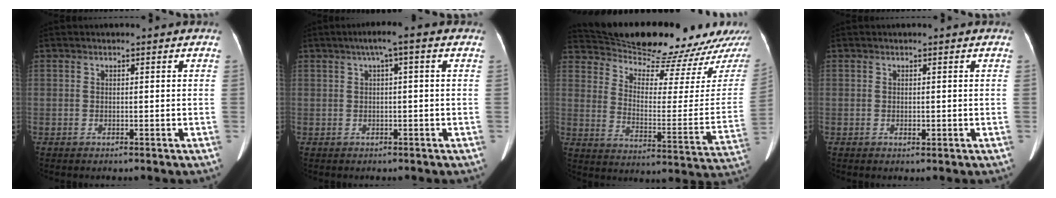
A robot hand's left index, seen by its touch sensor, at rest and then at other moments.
{"total": 3.6, "force": [1.5, 0.0, 3.2], "torque": [-0.053, 0.021, 0.022]}
{"total": 22.8, "force": [21.6, 2.8, 6.9], "torque": [-0.103, -0.070, 0.293]}
{"total": 0.6, "force": [0.2, 0.4, 0.5], "torque": [-0.006, 0.000, 0.004]}